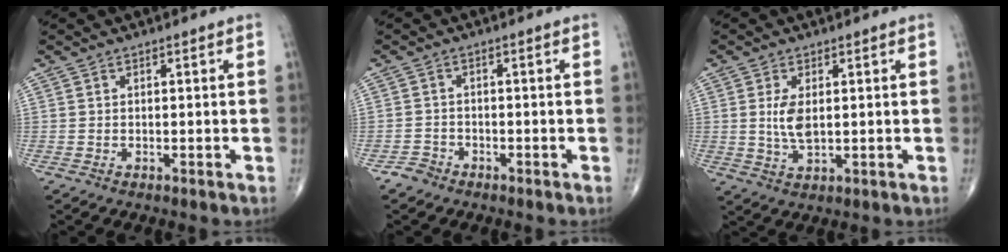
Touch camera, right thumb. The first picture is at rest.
{"total": 2.0, "force": [-1.6, 1.3, -0.1], "torque": [0.002, 0.007, -0.034]}
{"total": 5.0, "force": [0.7, 2.4, 4.3], "torque": [-0.086, -0.010, 0.019]}